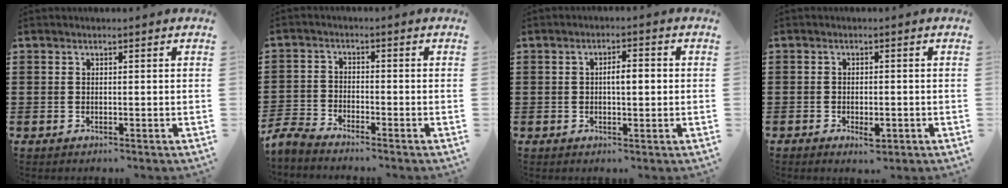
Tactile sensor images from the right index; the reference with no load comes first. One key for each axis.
{"total": 4.1, "fx": -4.0, "fy": 0.5, "fz": 0.8, "tx": -0.046, "ty": -0.009, "tz": -0.090}
{"total": 3.1, "fx": -0.1, "fy": 1.1, "fz": 2.9, "tx": -0.053, "ty": 0.004, "tz": -0.003}
{"total": 2.2, "fx": -1.2, "fy": 1.1, "fz": 1.4, "tx": -0.027, "ty": 0.000, "tz": -0.023}